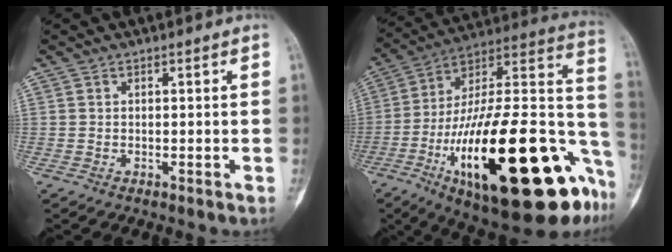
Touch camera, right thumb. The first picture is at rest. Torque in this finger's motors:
{"motor_torque": [2.68, 2.33, 2.38, -0.39, 1.02]}